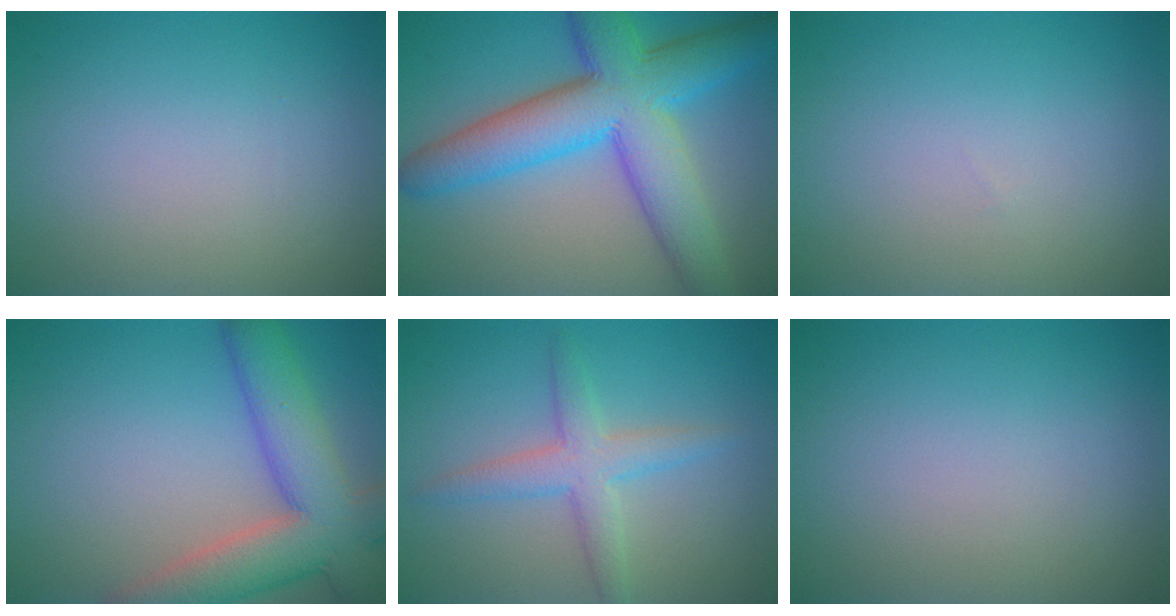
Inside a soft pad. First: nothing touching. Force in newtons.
{"total": 10.9, "press": 10.9, "slide": 0.2}
{"total": 0.0}
{"total": 9.0, "press": 9.0, "slide": 0.6}
{"total": 3.4, "press": 3.4, "slide": 0.2}
{"total": 0.0}